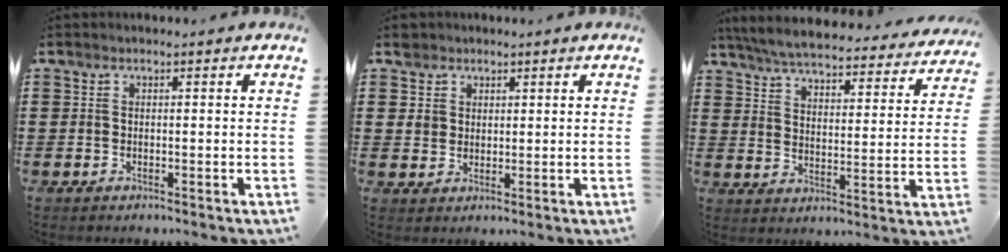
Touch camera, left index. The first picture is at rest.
{"total": 3.6, "force": [2.1, 3.0, 0.2], "torque": [-0.011, 0.009, 0.037]}
{"total": 5.4, "force": [5.2, 0.0, 1.3], "torque": [-0.053, -0.037, 0.086]}